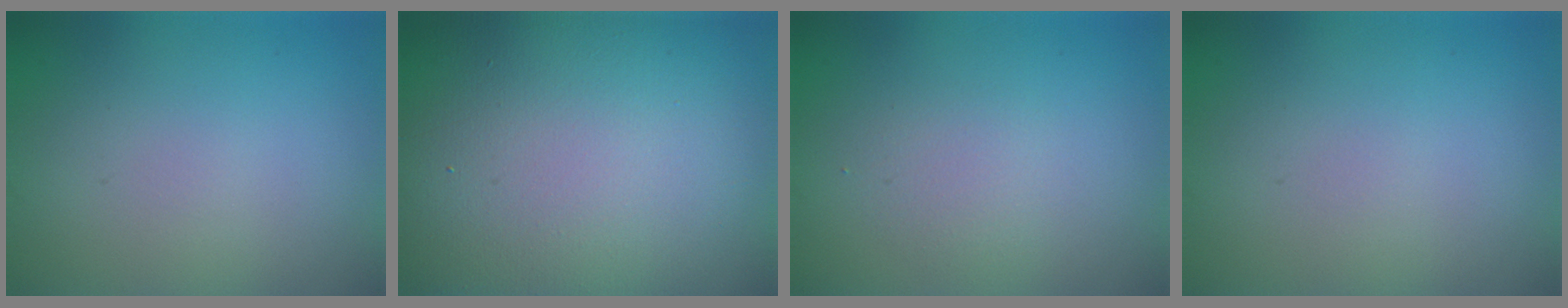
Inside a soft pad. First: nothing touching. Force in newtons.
{"total": 21.7, "press": 21.7, "slide": 0.8}
{"total": 1.4, "press": 1.4, "slide": 0.0}
{"total": 0.0}